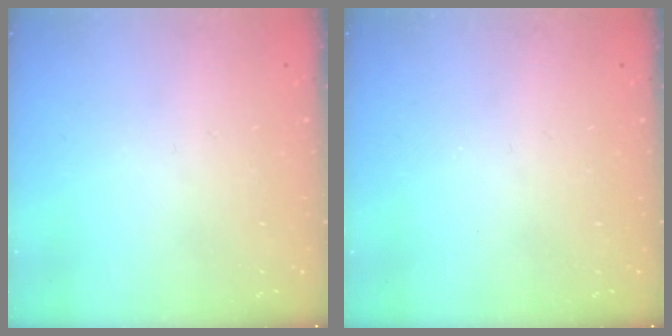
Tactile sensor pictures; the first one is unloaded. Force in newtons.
{"total": 0.0}